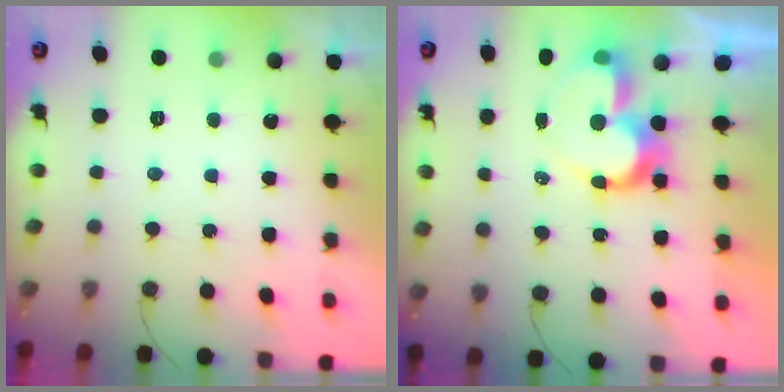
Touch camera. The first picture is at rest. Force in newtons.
{"total": 10.7, "press": 10.7, "slide": 1.2}